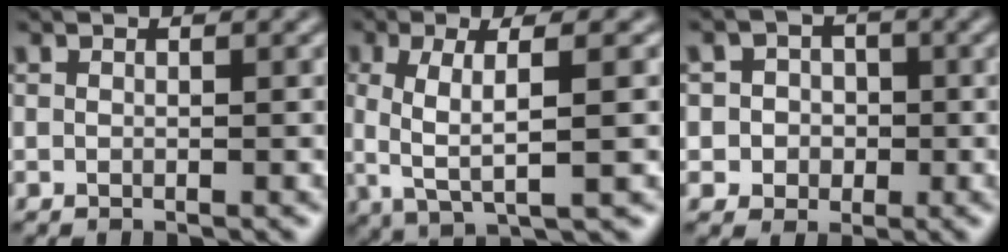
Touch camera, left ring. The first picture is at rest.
{"total": 6.0, "force": [0.2, 1.6, 5.8], "torque": [-0.107, 0.003, 0.004]}
{"total": 3.7, "force": [-0.3, 3.6, 0.8], "torque": [0.006, 0.016, -0.020]}